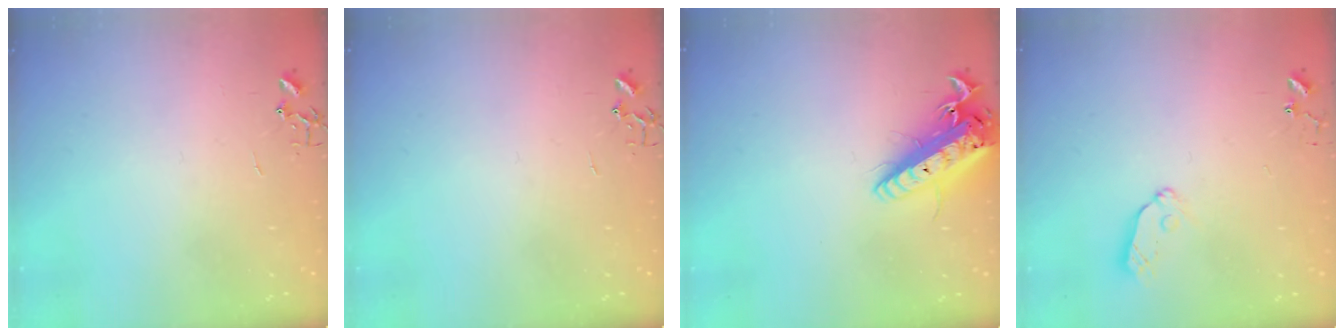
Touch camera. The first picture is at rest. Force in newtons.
{"total": 0.0}
{"total": 19.0, "press": 18.6, "slide": 3.8}
{"total": 7.3, "press": 7.3, "slide": 0.4}